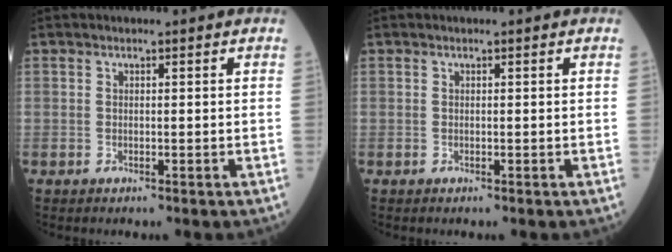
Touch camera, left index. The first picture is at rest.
{"total": 0.0}